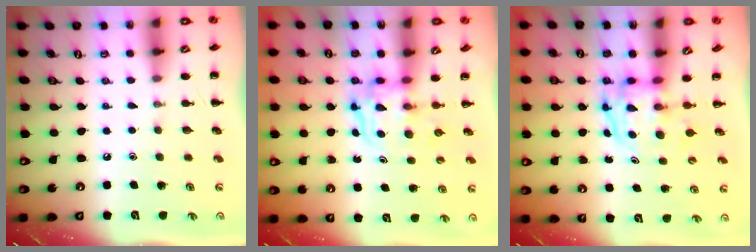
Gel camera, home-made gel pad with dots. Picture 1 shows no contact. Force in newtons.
{"total": 3.4, "press": 3.4, "slide": 0.2}
{"total": 3.9, "press": 3.8, "slide": 0.6}